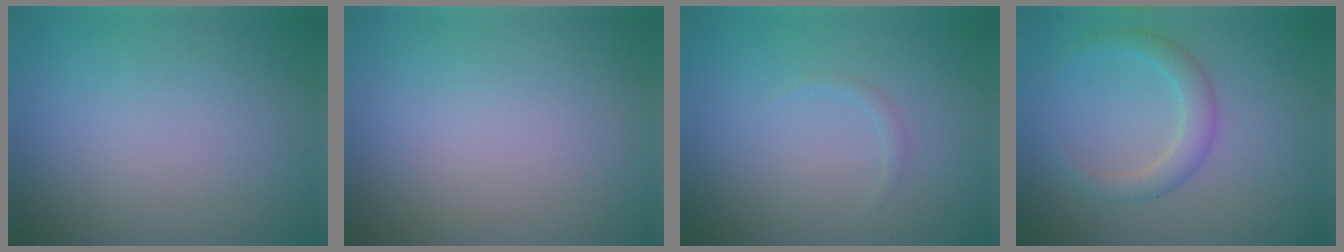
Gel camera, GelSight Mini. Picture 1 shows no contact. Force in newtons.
{"total": 0.0}
{"total": 0.6, "press": 0.6, "slide": 0.1}
{"total": 2.5, "press": 2.5, "slide": 0.1}